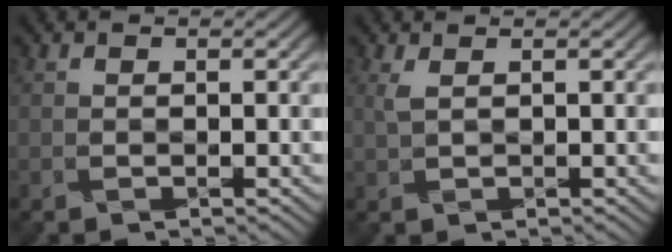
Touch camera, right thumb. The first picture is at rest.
{"total": 0.9, "force": [0.7, 0.1, 0.6], "torque": [-0.016, -0.001, 0.016]}